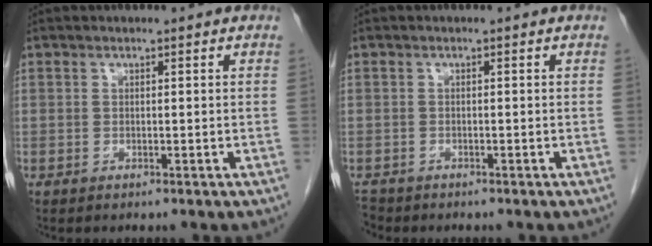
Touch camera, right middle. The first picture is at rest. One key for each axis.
{"total": 1.9, "fx": -1.8, "fy": 0.7, "fz": 0.0, "tx": -0.006, "ty": -0.005, "tz": -0.031}